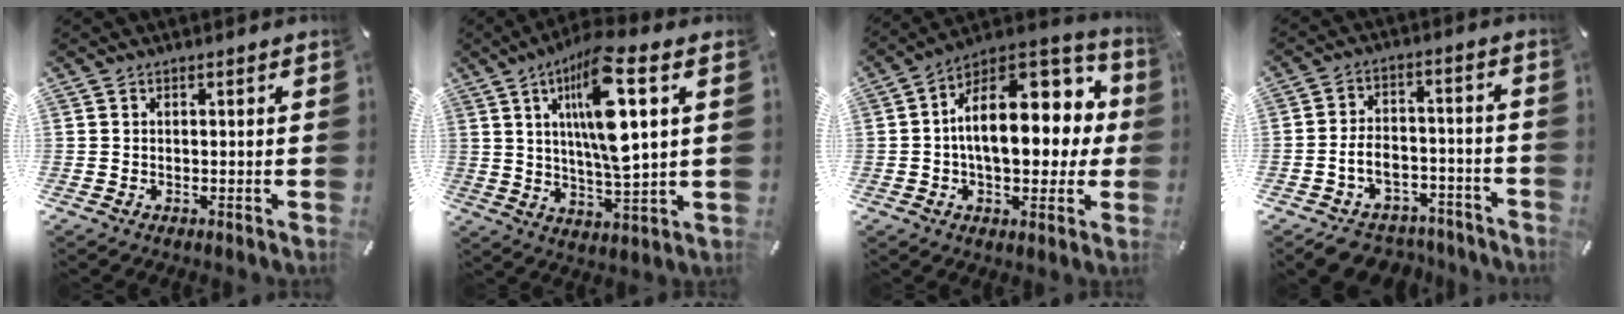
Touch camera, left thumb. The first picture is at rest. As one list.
[{"total": 16.3, "force": [5.6, 4.1, 14.7], "torque": [-0.277, -0.023, 0.081]}, {"total": 21.5, "force": [3.2, 12.8, 16.9], "torque": [-0.235, -0.015, 0.061]}, {"total": 8.0, "force": [-3.9, 6.1, 3.4], "torque": [-0.061, 0.030, -0.065]}]